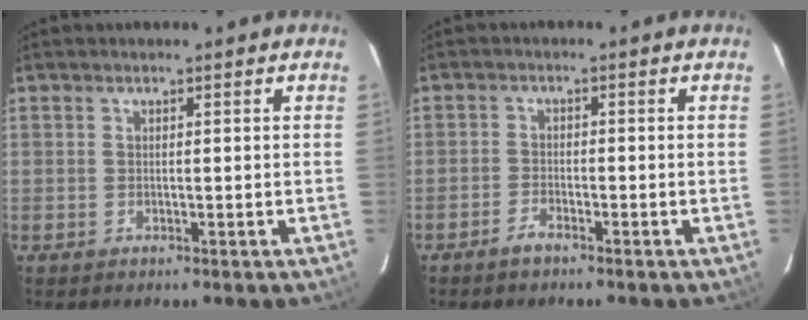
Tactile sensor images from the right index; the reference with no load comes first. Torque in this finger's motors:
{"motor_torque": [0.17, -0.11, -0.01, -0.01]}